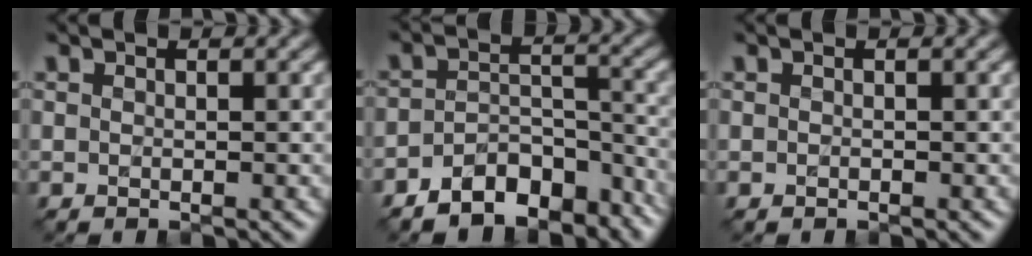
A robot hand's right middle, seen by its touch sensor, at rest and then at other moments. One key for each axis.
{"total": 6.9, "fx": -5.4, "fy": 3.3, "fz": 2.8, "tx": -0.033, "ty": -0.014, "tz": -0.086}
{"total": 0.0}